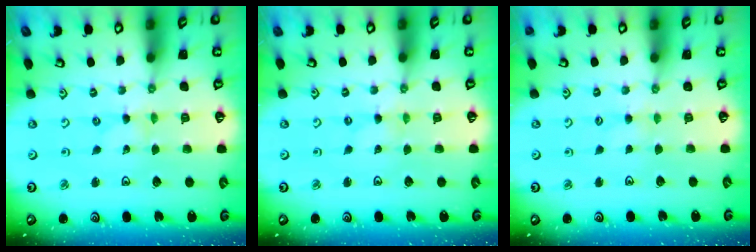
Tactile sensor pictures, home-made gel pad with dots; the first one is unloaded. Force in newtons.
{"total": 0.0}
{"total": 1.7, "press": 1.6, "slide": 0.3}